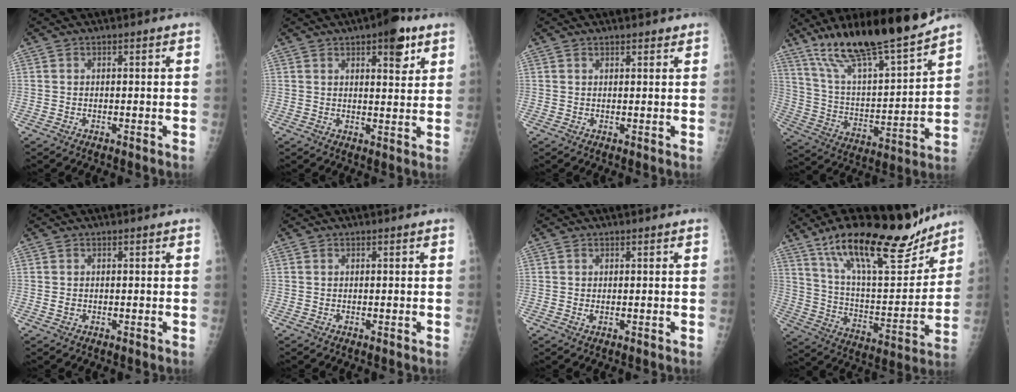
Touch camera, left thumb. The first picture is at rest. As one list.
[{"total": 7.4, "force": [4.1, 2.7, 5.5], "torque": [-0.055, -0.017, 0.051]}, {"total": 1.8, "force": [1.5, 0.6, 0.8], "torque": [-0.004, -0.004, 0.018]}, {"total": 20.5, "force": [16.4, 2.9, 11.9], "torque": [-0.177, -0.084, 0.293]}, {"total": 0.9, "force": [-0.1, 0.7, 0.5], "torque": [-0.007, 0.001, 0.000]}, {"total": 0.0}, {"total": 0.8, "force": [0.1, 0.4, 0.7], "torque": [-0.012, 0.000, 0.005]}, {"total": 24.2, "force": [17.9, 7.1, 14.6], "torque": [-0.193, -0.079, 0.300]}]